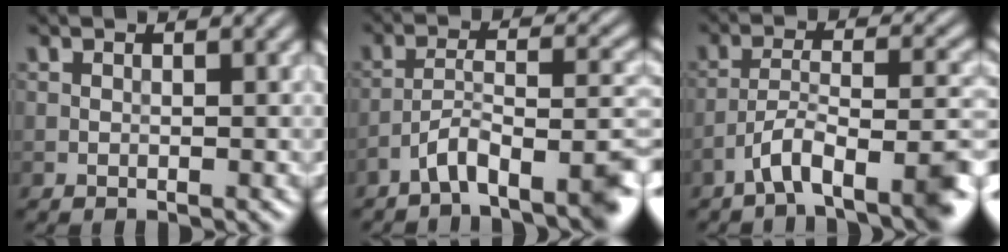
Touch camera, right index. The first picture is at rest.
{"total": 6.6, "force": [-4.5, 1.5, 4.6], "torque": [-0.071, 0.008, -0.079]}
{"total": 7.5, "force": [-4.8, 2.1, 5.4], "torque": [-0.082, 0.006, -0.082]}